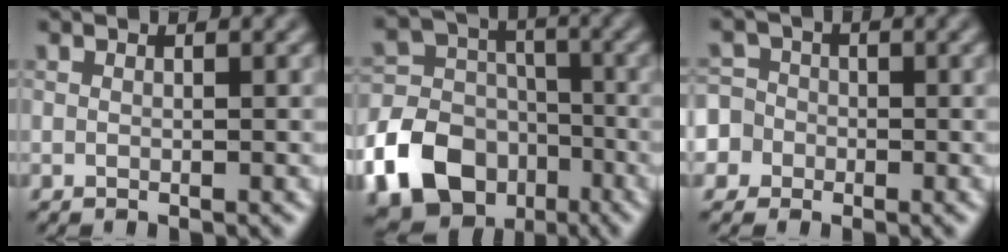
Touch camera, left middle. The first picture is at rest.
{"total": 17.0, "force": [-8.4, 13.5, 6.2], "torque": [-0.131, -0.053, -0.160]}
{"total": 6.6, "force": [-2.3, 6.0, 1.5], "torque": [-0.037, 0.010, -0.075]}